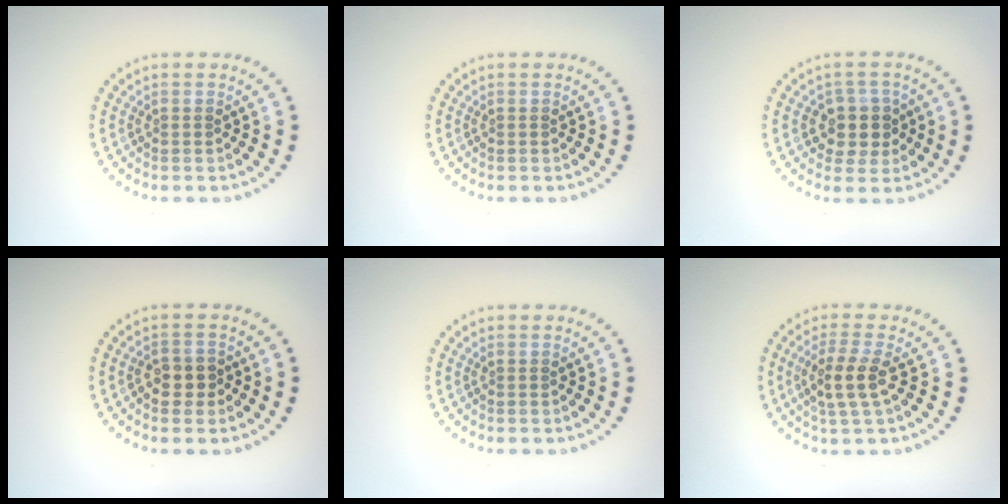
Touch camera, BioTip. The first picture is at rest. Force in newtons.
{"total": 0.0}
{"total": 3.2, "press": 3.0, "slide": 1.3}
{"total": 1.9, "press": 1.8, "slide": 0.5}
{"total": 0.0}
{"total": 3.2, "press": 2.9, "slide": 1.3}